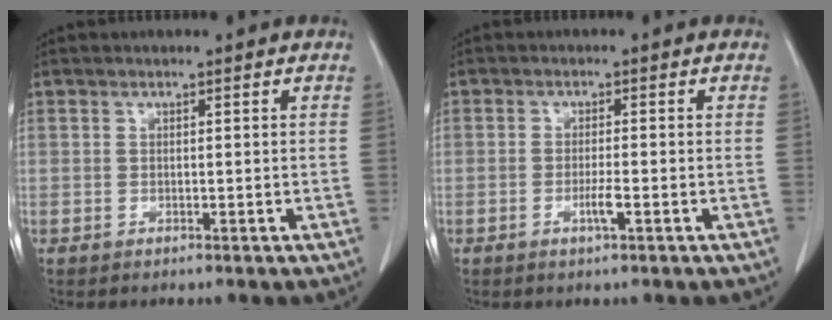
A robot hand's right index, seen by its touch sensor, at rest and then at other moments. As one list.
[{"total": 2.3, "force": [-0.9, 0.0, 2.2], "torque": [-0.040, -0.002, -0.017]}]